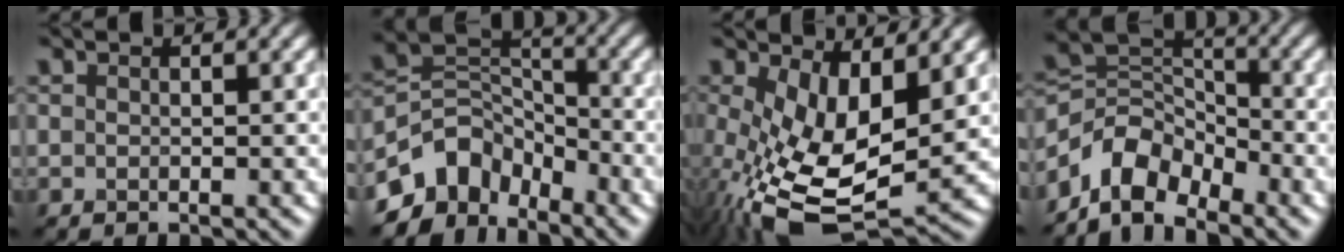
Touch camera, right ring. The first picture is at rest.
{"total": 6.7, "force": [-4.8, 4.3, 2.1], "torque": [-0.019, 0.002, -0.099]}
{"total": 10.8, "force": [-0.9, 5.4, 9.3], "torque": [-0.201, -0.033, -0.005]}
{"total": 5.9, "force": [-4.3, 3.3, 2.4], "torque": [-0.030, 0.005, -0.090]}